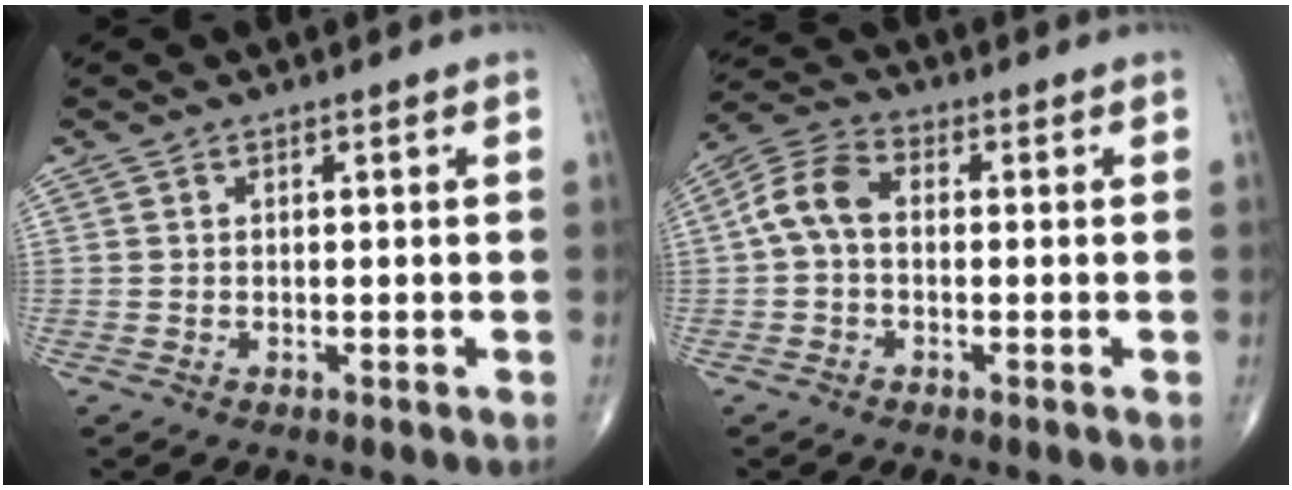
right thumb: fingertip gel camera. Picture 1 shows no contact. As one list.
[{"total": 6.9, "force": [-0.1, 4.4, 5.3], "torque": [-0.105, 0.022, -0.015]}]